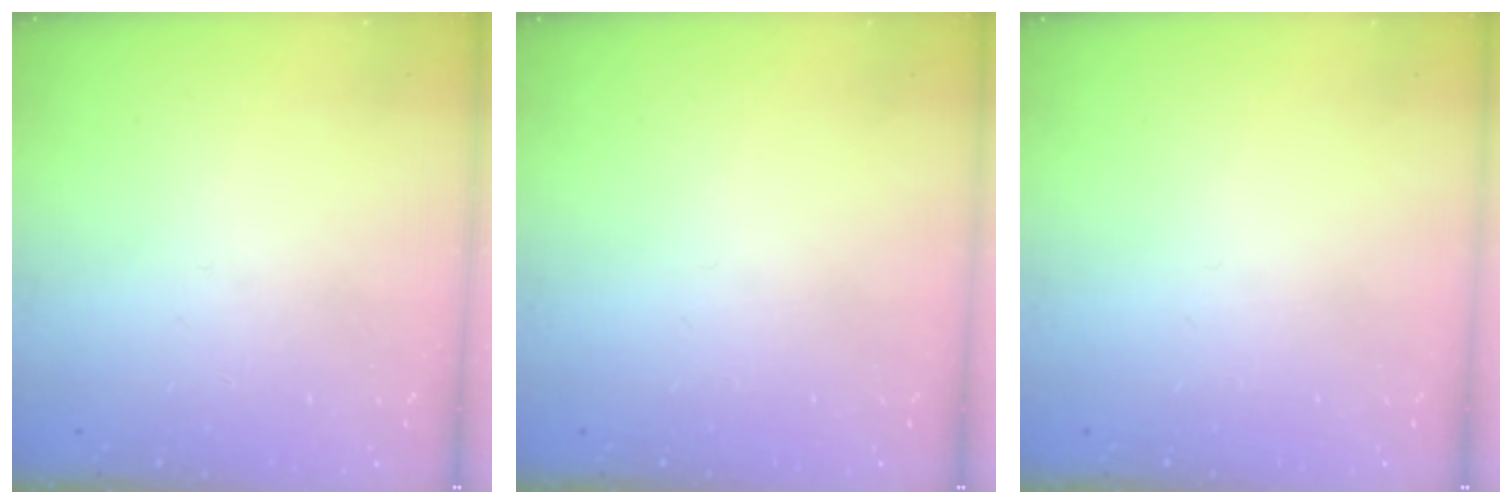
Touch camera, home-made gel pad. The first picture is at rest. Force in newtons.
{"total": 0.0}
{"total": 0.0}